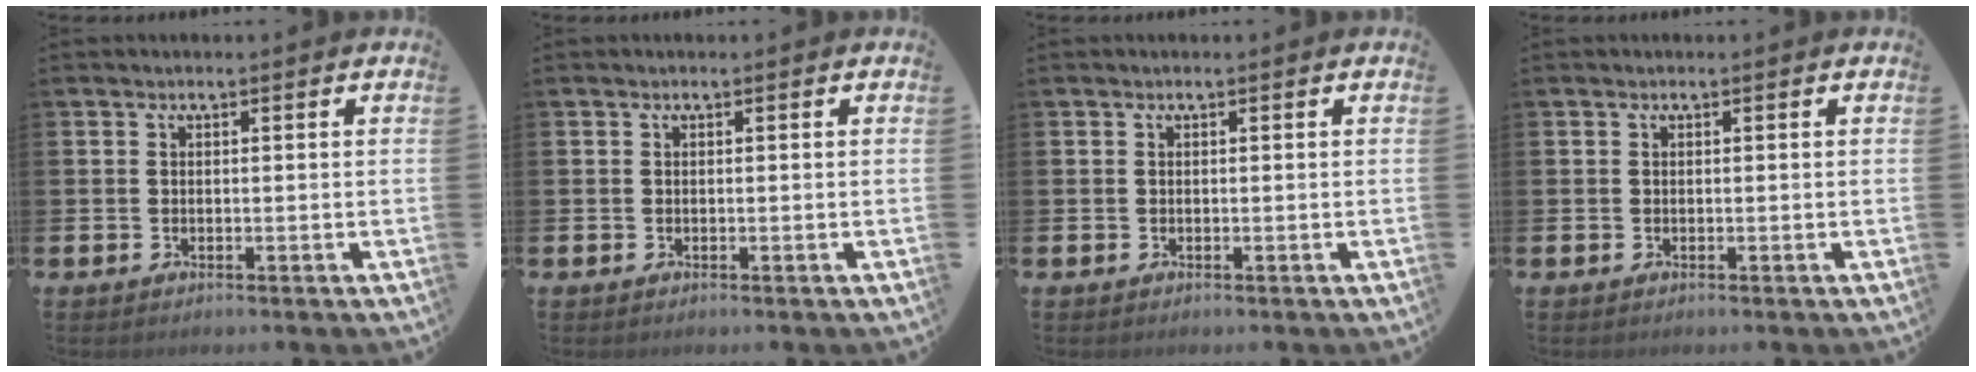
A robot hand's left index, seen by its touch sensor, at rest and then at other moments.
{"total": 0.0}
{"total": 0.0}
{"total": 0.0}